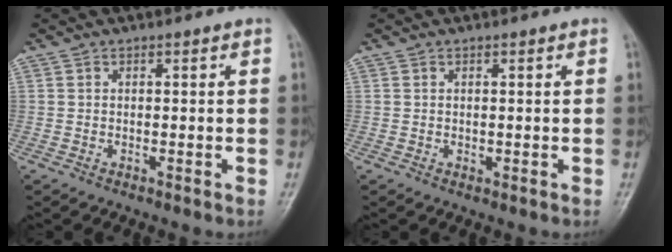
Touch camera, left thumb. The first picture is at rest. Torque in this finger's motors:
{"motor_torque": [-0.02, -0.02, 0.04, -0.01, 0.00]}